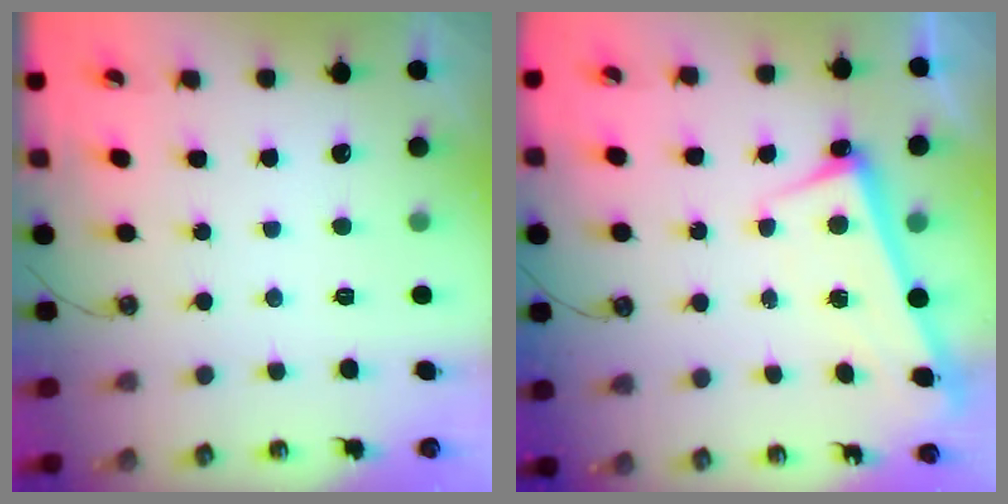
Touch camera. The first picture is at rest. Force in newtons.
{"total": 2.6, "press": 2.4, "slide": 0.9}